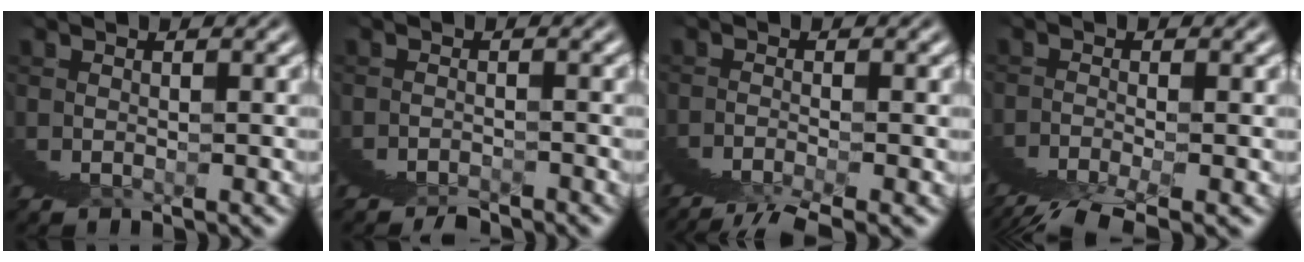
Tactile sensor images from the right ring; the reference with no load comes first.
{"total": 1.3, "force": [-0.8, -0.6, -0.7], "torque": [0.029, 0.010, -0.020]}
{"total": 1.5, "force": [0.6, -1.4, 0.2], "torque": [0.011, 0.027, 0.000]}
{"total": 1.6, "force": [0.3, -1.6, 0.2], "torque": [0.006, 0.018, -0.002]}